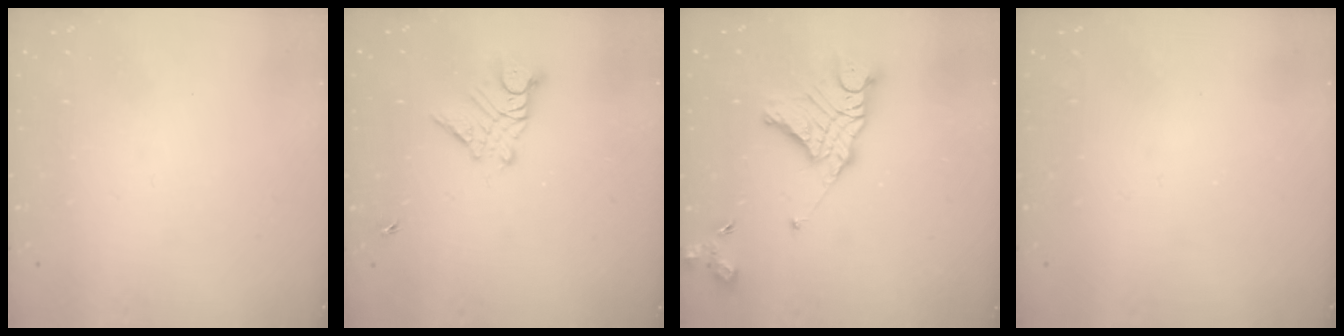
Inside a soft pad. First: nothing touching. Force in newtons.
{"total": 8.8, "press": 8.8, "slide": 0.5}
{"total": 13.3, "press": 13.3, "slide": 1.2}
{"total": 0.0}